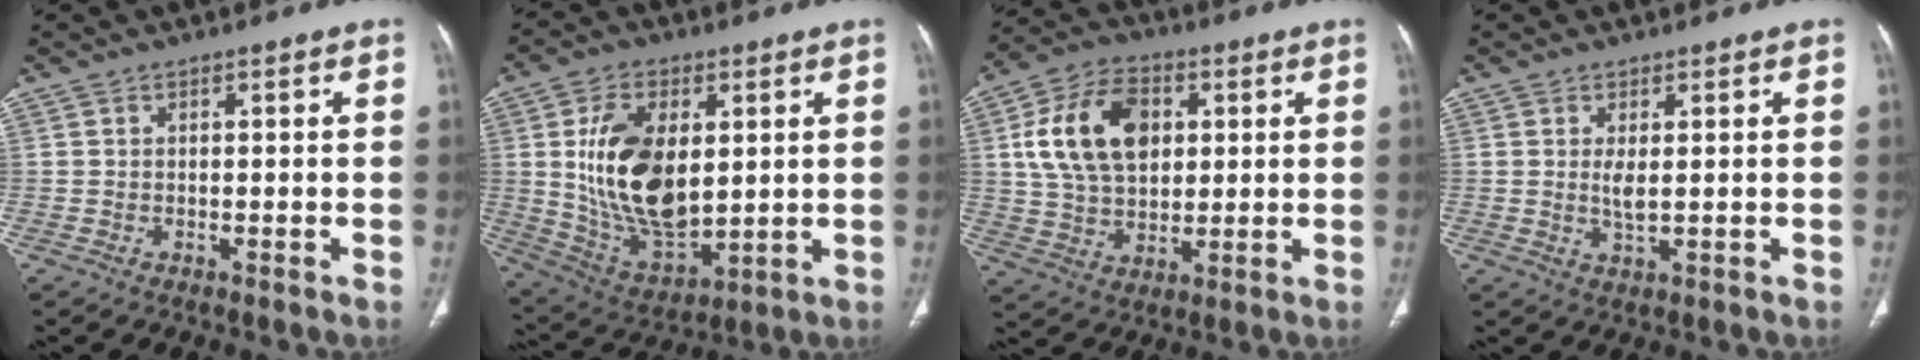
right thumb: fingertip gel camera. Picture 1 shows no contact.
{"total": 18.4, "force": [2.8, 10.6, 14.8], "torque": [-0.247, -0.020, 0.069]}
{"total": 16.5, "force": [3.9, 11.0, 11.6], "torque": [-0.187, 0.004, 0.071]}
{"total": 2.5, "force": [0.5, 0.7, 2.4], "torque": [-0.051, -0.010, 0.016]}